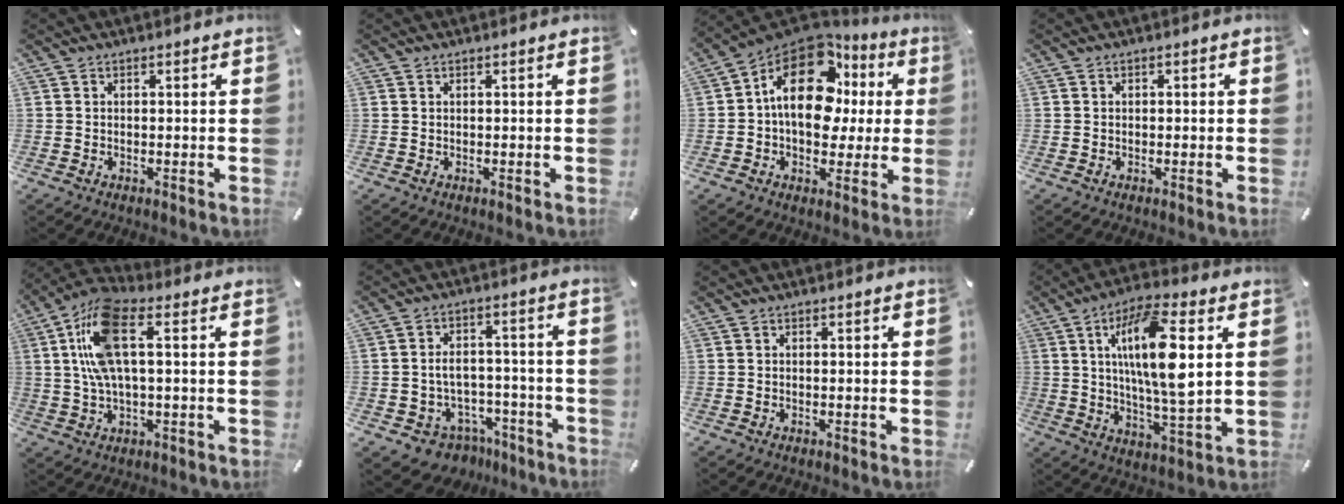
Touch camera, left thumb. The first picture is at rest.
{"total": 0.0}
{"total": 19.0, "force": [5.4, 12.3, 13.4], "torque": [-0.227, -0.026, 0.092]}
{"total": 0.8, "force": [-0.1, 0.6, 0.5], "torque": [-0.010, 0.004, -0.004]}
{"total": 12.9, "force": [2.9, 5.0, 11.6], "torque": [-0.255, -0.006, 0.046]}
{"total": 7.0, "force": [-1.9, 6.3, 2.4], "torque": [-0.043, 0.014, -0.028]}
{"total": 0.0}
{"total": 16.4, "force": [3.9, 4.7, 15.2], "torque": [-0.292, -0.012, 0.053]}